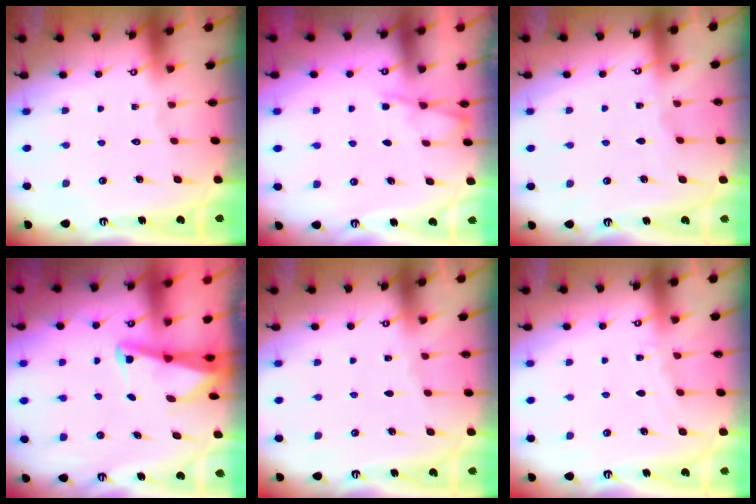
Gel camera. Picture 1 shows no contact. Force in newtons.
{"total": 3.6, "press": 3.6, "slide": 0.6}
{"total": 2.7, "press": 2.7, "slide": 0.4}
{"total": 2.5, "press": 2.5, "slide": 0.4}
{"total": 0.0}
{"total": 2.5, "press": 2.5, "slide": 0.4}